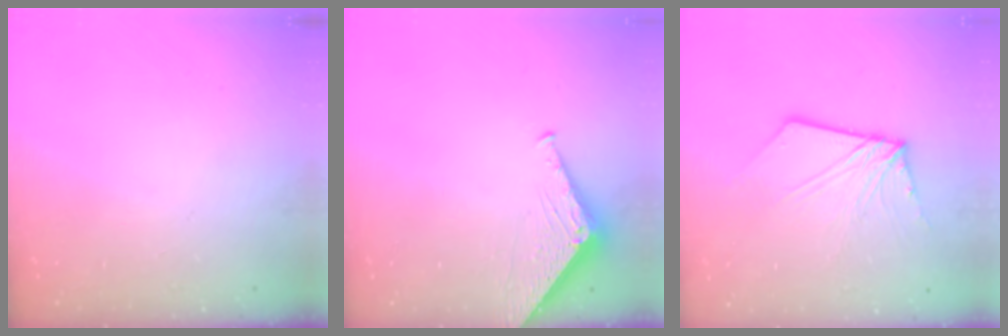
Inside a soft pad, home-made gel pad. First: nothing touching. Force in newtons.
{"total": 3.8, "press": 3.8, "slide": 0.5}
{"total": 8.6, "press": 8.5, "slide": 1.0}